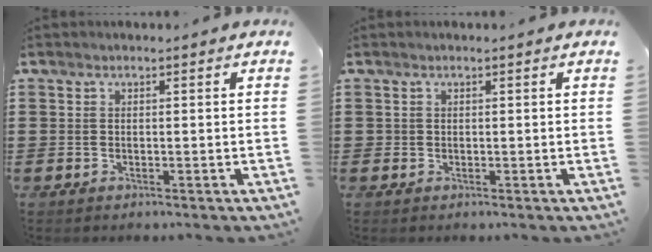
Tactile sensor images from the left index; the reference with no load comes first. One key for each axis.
{"total": 0.5, "fx": 0.2, "fy": 0.5, "fz": 0.0, "tx": -0.001, "ty": 0.005, "tz": 0.003}